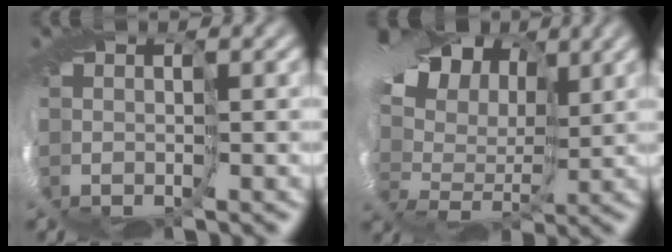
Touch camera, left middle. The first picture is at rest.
{"total": 13.4, "force": [6.5, 8.4, 8.3], "torque": [-0.176, 0.049, 0.081]}